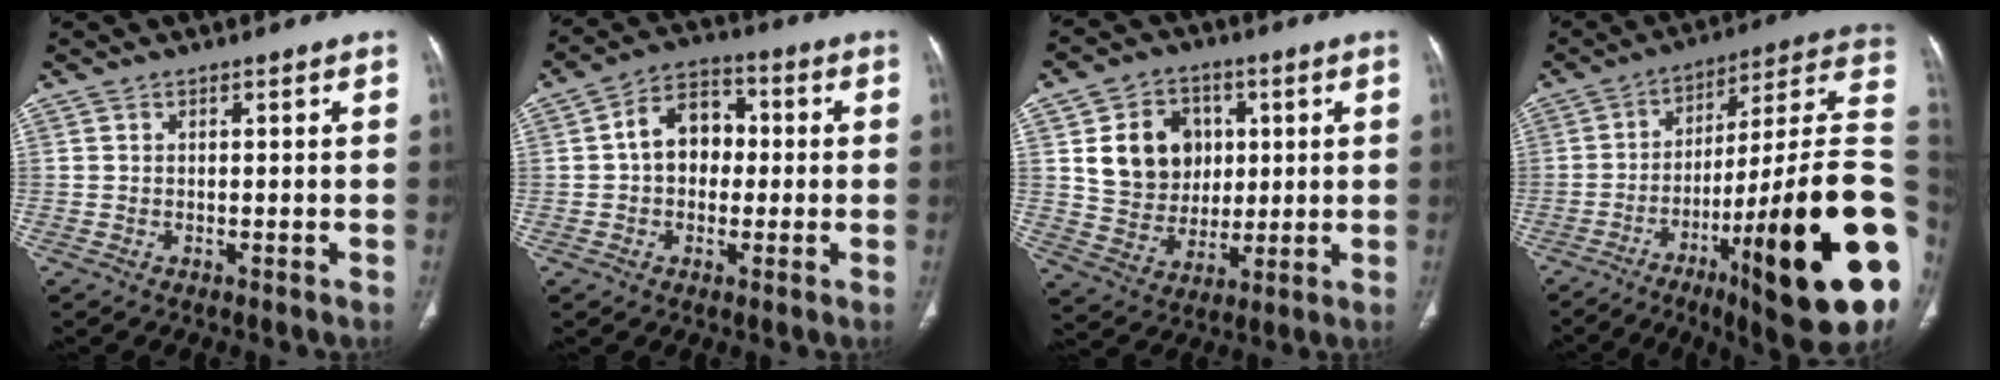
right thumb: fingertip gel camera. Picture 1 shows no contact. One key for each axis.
{"total": 9.3, "fx": 0.4, "fy": 7.0, "fz": 6.1, "tx": -0.066, "ty": 0.024, "tz": -0.004}
{"total": 13.7, "fx": 3.3, "fy": 11.5, "fz": 6.6, "tx": -0.068, "ty": -0.006, "tz": 0.067}
{"total": 32.1, "fx": -9.0, "fy": 5.8, "fz": 30.3, "tx": -0.370, "ty": 0.031, "tz": -0.137}